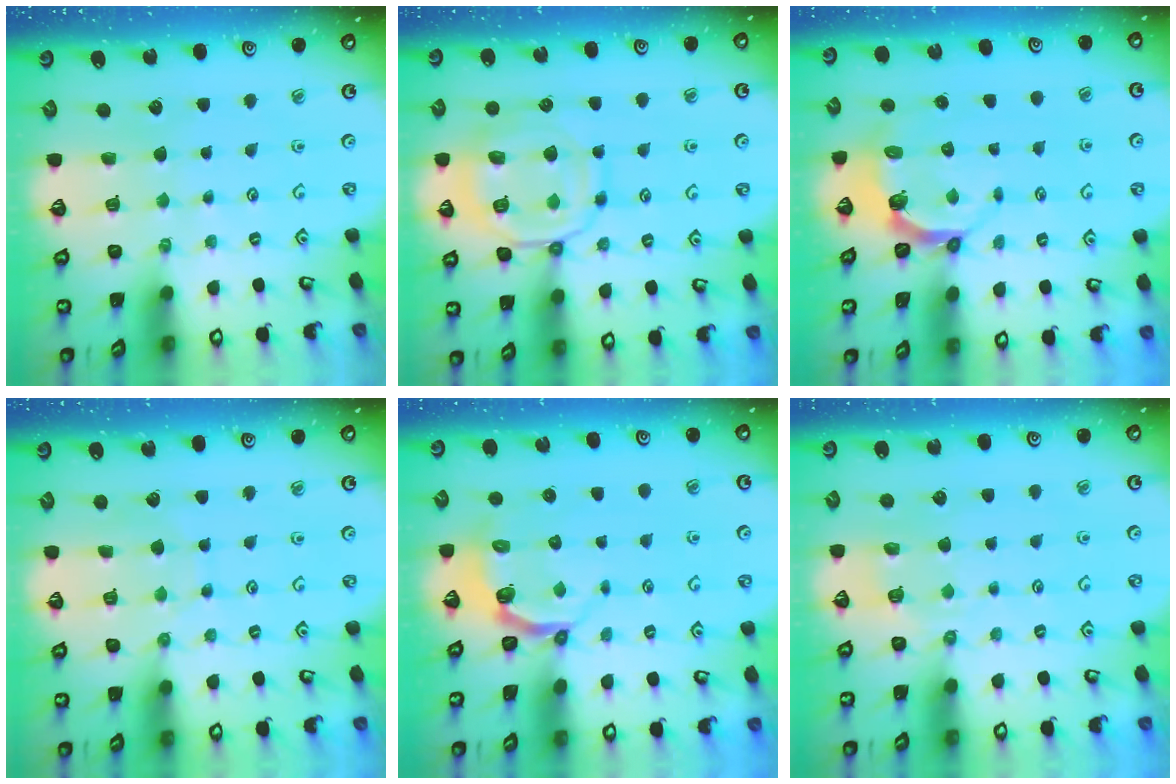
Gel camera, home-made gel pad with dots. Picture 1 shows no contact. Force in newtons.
{"total": 12.6, "press": 12.6, "slide": 1.2}
{"total": 4.7, "press": 3.7, "slide": 2.9}
{"total": 6.5, "press": 6.5, "slide": 0.6}
{"total": 3.9, "press": 3.0, "slide": 2.6}
{"total": 3.0, "press": 2.5, "slide": 1.6}